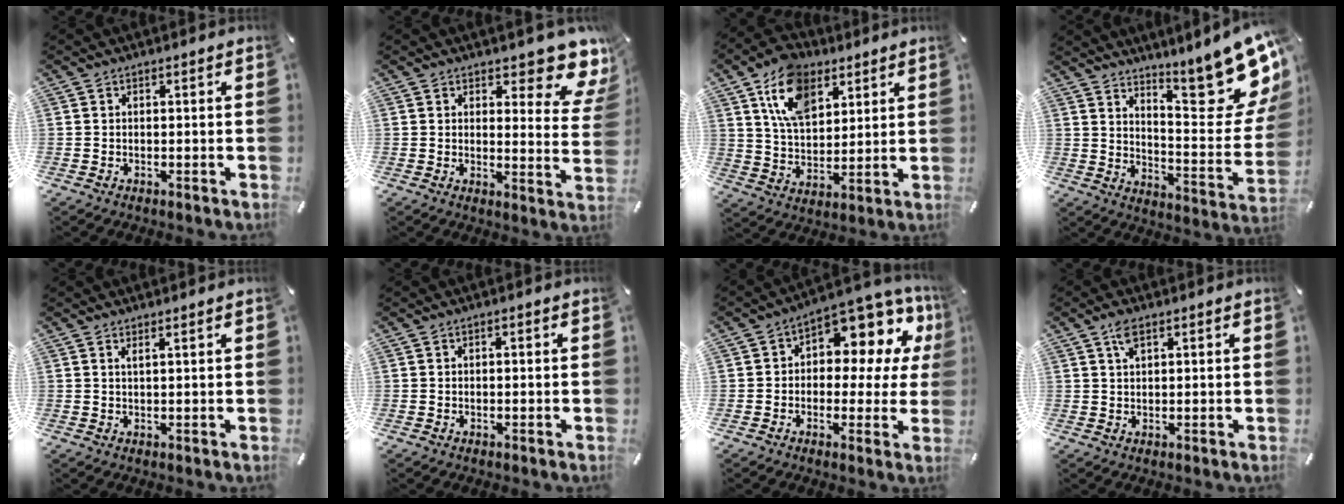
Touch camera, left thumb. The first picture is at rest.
{"total": 10.3, "force": [7.6, 4.2, 5.6], "torque": [-0.048, -0.072, 0.130]}
{"total": 13.6, "force": [7.4, 8.2, 8.0], "torque": [-0.149, -0.018, 0.135]}
{"total": 20.8, "force": [14.5, 6.1, 13.7], "torque": [-0.172, -0.121, 0.236]}
{"total": 1.5, "force": [1.1, -0.1, 0.9], "torque": [-0.019, -0.003, 0.021]}
{"total": 0.6, "force": [0.1, 0.3, 0.5], "torque": [-0.009, 0.001, 0.000]}
{"total": 10.3, "force": [4.4, 6.5, 6.7], "torque": [-0.089, -0.045, 0.076]}
{"total": 3.2, "force": [1.7, 1.4, 2.4], "torque": [-0.043, -0.001, 0.029]}